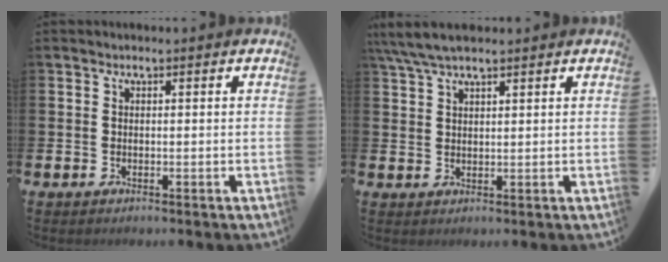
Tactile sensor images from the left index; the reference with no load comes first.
{"total": 4.9, "force": [4.0, 1.2, 2.6], "torque": [-0.064, -0.003, 0.073]}